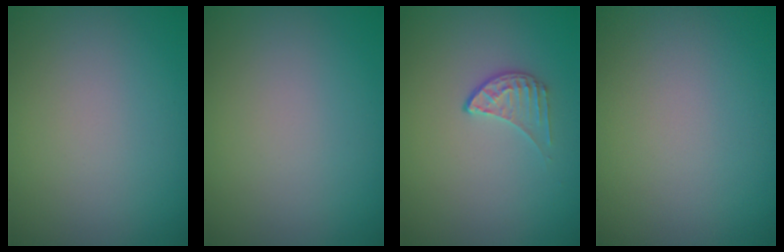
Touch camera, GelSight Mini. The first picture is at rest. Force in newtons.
{"total": 0.0}
{"total": 1.6, "press": 1.0, "slide": 1.2}
{"total": 0.0}